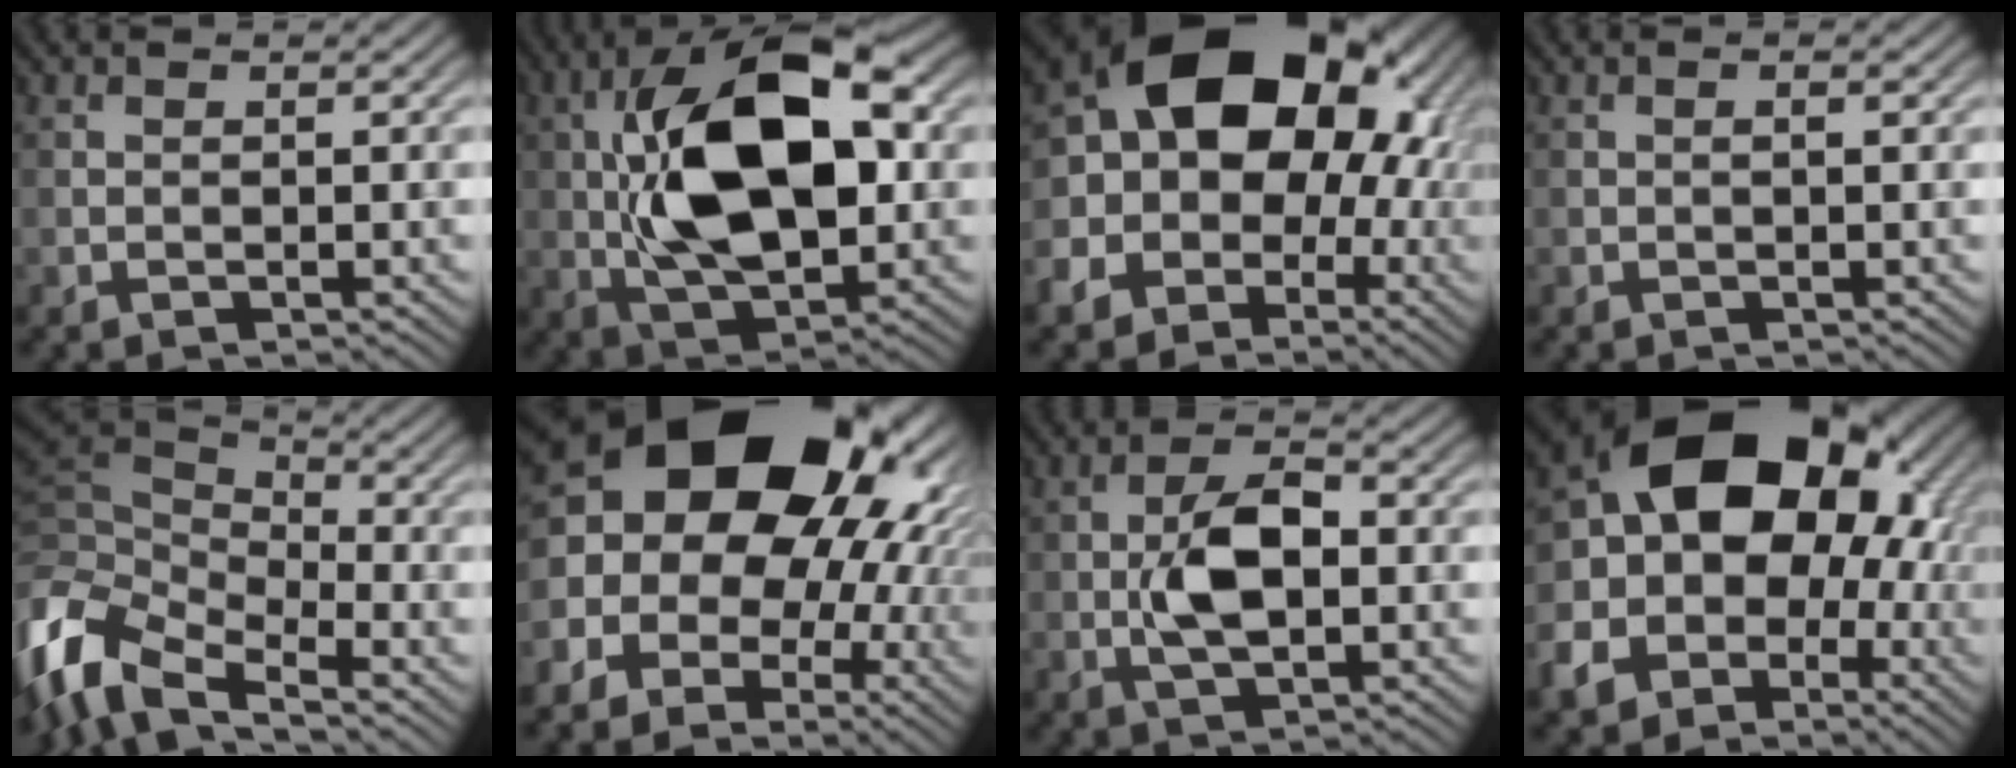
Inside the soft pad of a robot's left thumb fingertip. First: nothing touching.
{"total": 16.8, "force": [1.6, 8.8, 14.2], "torque": [-0.272, 0.025, 0.018]}
{"total": 20.4, "force": [0.1, 16.6, 11.7], "torque": [-0.209, 0.006, -0.035]}
{"total": 0.7, "force": [0.1, 0.0, 0.7], "torque": [-0.011, 0.001, 0.001]}
{"total": 12.7, "force": [-6.6, 6.3, 8.8], "torque": [-0.222, -0.011, -0.126]}
{"total": 19.7, "force": [2.8, 14.9, 12.5], "torque": [-0.209, 0.032, 0.031]}
{"total": 6.5, "force": [-0.6, 3.2, 5.7], "torque": [-0.115, 0.003, -0.016]}
{"total": 18.7, "force": [-1.3, 14.5, 11.7], "torque": [-0.217, -0.005, -0.042]}